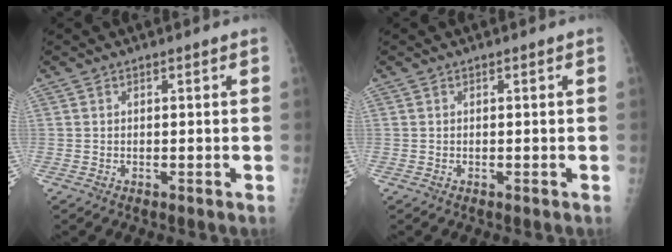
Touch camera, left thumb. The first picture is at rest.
{"total": 0.0}